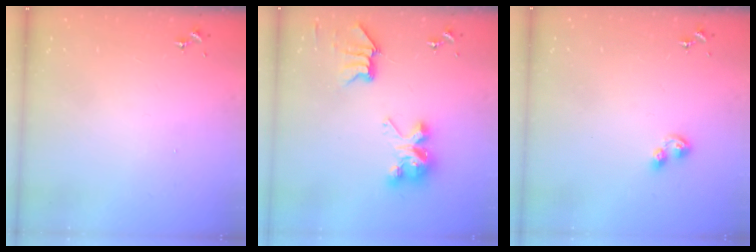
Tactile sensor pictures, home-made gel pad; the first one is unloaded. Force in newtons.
{"total": 7.9, "press": 7.9, "slide": 0.1}
{"total": 4.6, "press": 4.5, "slide": 1.0}